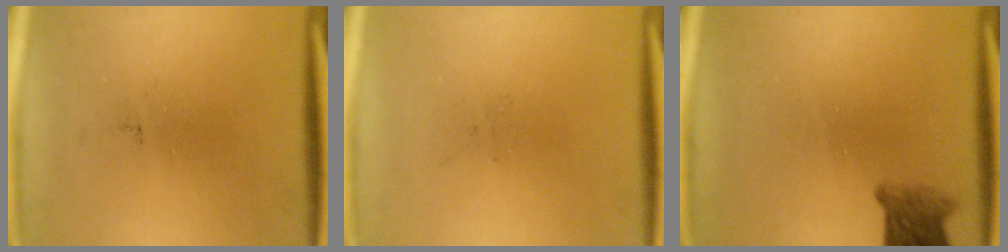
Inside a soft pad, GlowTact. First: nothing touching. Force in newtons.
{"total": 0.0}
{"total": 3.9}